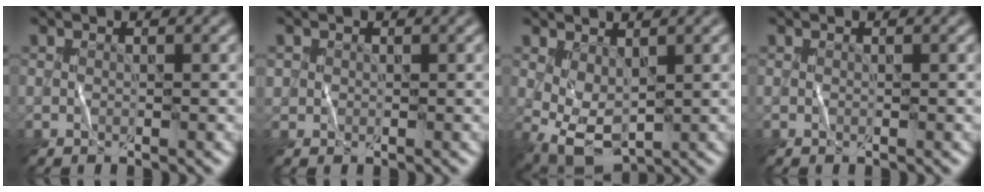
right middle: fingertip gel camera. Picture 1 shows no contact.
{"total": 0.9, "force": [0.3, 0.8, -0.2], "torque": [0.009, 0.000, -0.001]}
{"total": 3.1, "force": [0.5, 1.9, 2.4], "torque": [-0.062, -0.007, 0.015]}
{"total": 0.0}